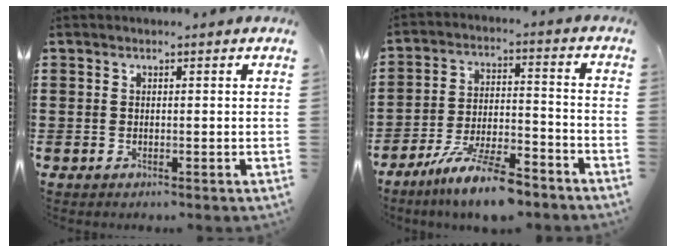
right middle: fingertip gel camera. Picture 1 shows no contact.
{"total": 10.2, "force": [-8.4, 1.3, 5.6], "torque": [-0.113, 0.010, -0.161]}